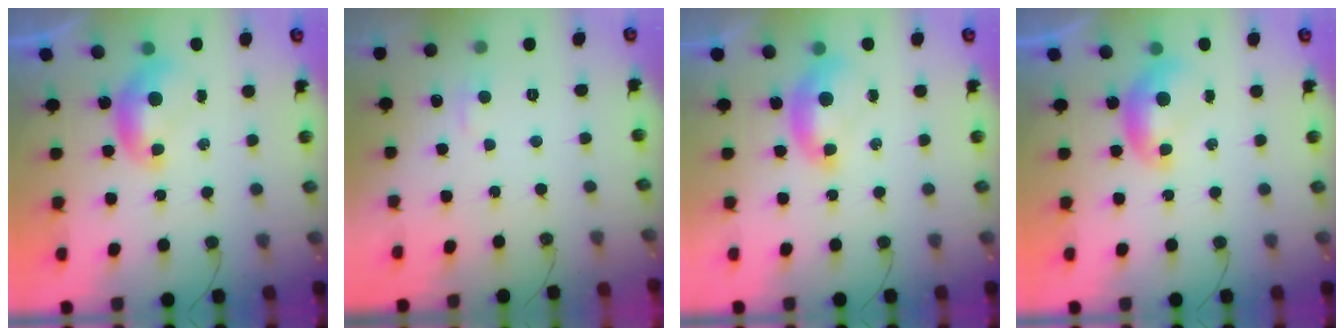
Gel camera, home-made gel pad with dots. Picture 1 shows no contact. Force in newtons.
{"total": 1.8, "press": 1.7, "slide": 0.6}
{"total": 1.5, "press": 1.4, "slide": 0.6}
{"total": 0.0}